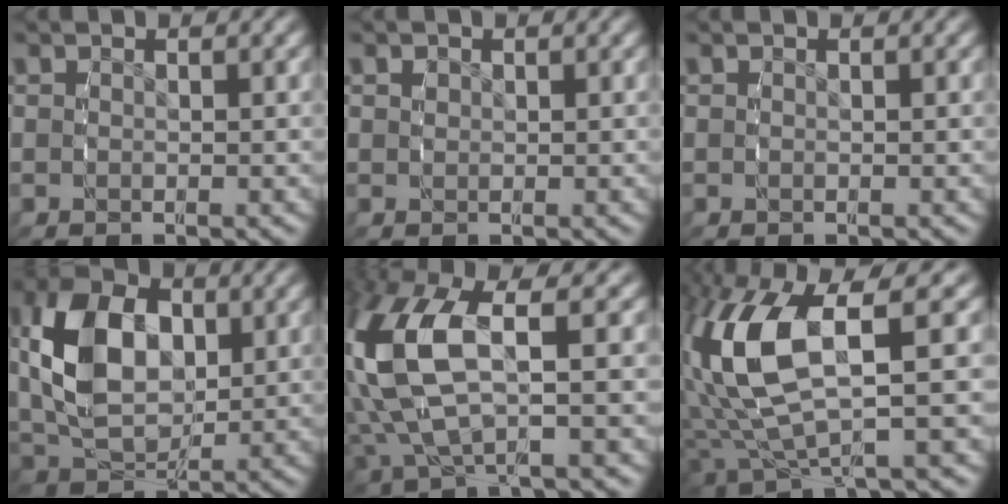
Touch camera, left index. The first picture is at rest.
{"total": 0.0}
{"total": 0.0}
{"total": 9.4, "force": [1.2, 6.4, 6.8], "torque": [-0.147, -0.013, 0.031]}
{"total": 8.6, "force": [0.7, 4.4, 7.4], "torque": [-0.205, -0.016, 0.035]}
{"total": 9.2, "force": [1.4, 4.3, 8.0], "torque": [-0.200, -0.008, 0.042]}